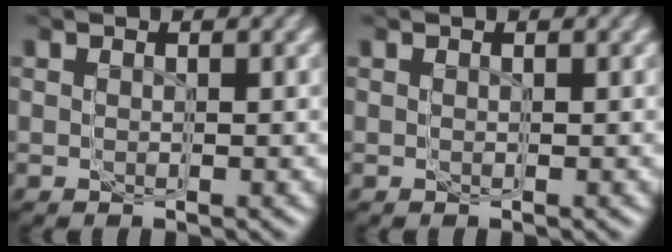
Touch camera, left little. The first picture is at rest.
{"total": 0.0}